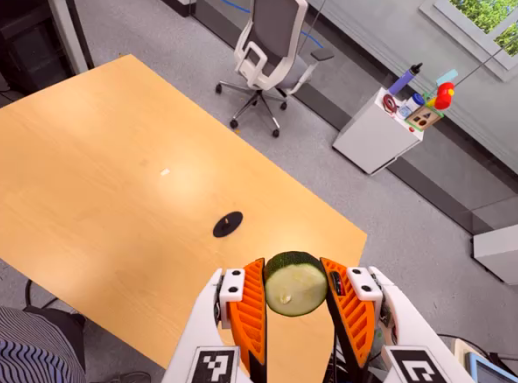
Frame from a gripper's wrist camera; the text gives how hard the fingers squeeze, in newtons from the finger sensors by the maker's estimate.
{"total": 11.7, "left": 11.5, "right": 12.0}